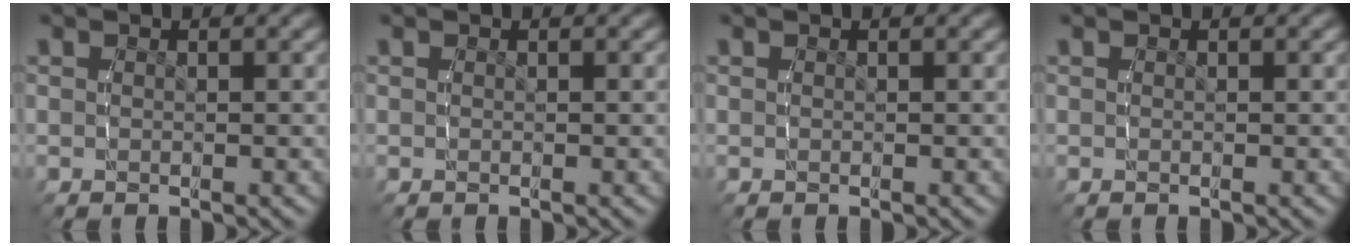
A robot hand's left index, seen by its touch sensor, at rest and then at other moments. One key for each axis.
{"total": 0.0}
{"total": 0.0}
{"total": 0.0}